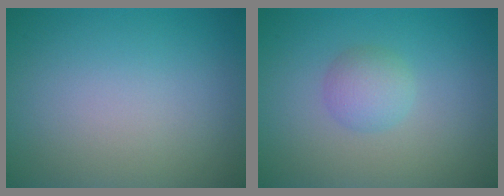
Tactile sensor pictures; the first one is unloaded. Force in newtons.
{"total": 2.1, "press": 2.1, "slide": 0.1}